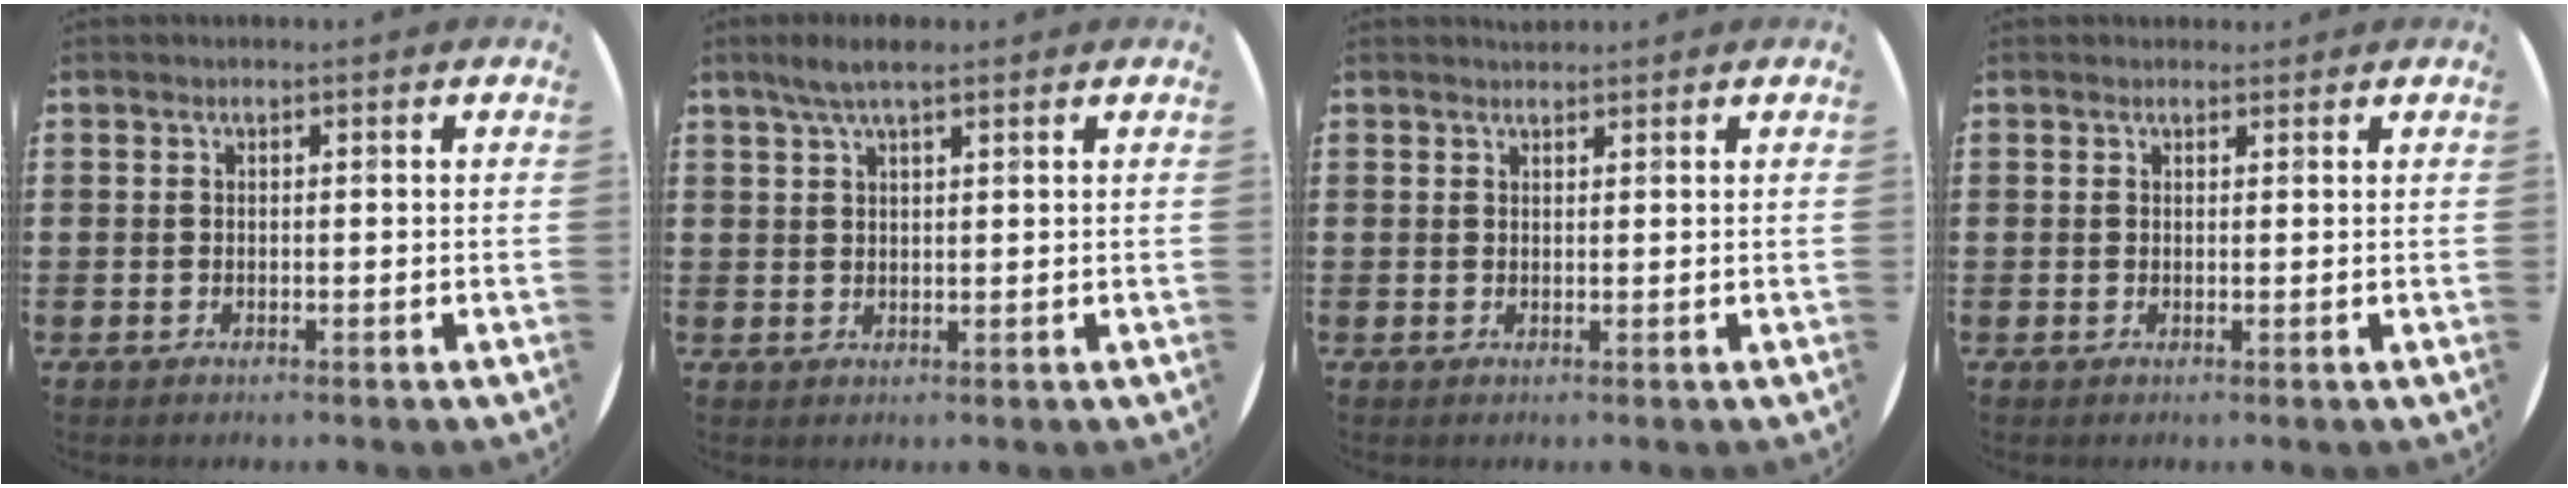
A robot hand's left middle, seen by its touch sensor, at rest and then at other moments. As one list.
[{"total": 3.6, "force": [2.6, 0.6, 2.4], "torque": [-0.051, 0.007, 0.045]}, {"total": 1.0, "force": [1.0, 0.1, -0.1], "torque": [0.000, 0.001, 0.020]}, {"total": 0.6, "force": [0.6, 0.3, 0.0], "torque": [-0.002, 0.002, 0.011]}]